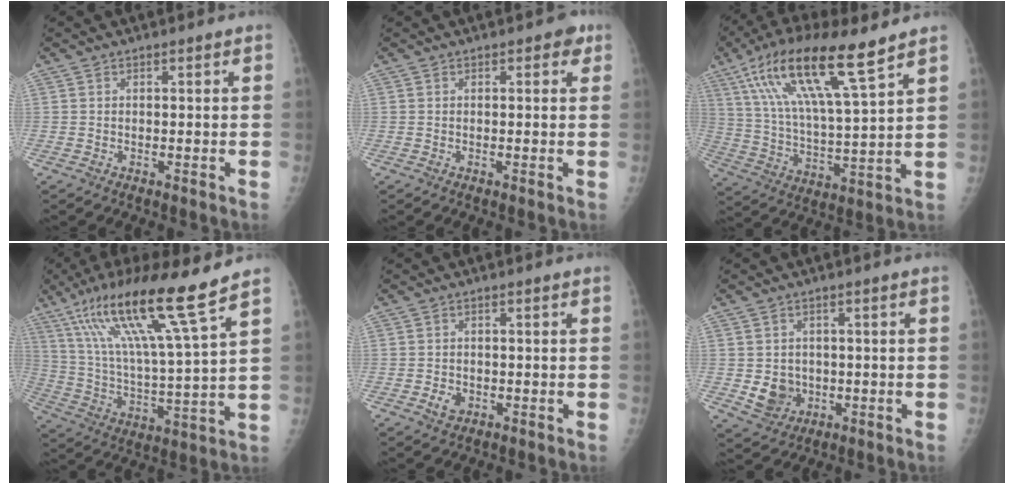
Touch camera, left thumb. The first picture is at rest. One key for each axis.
{"total": 1.9, "fx": 0.8, "fy": 1.2, "fz": 1.2, "tx": 0.002, "ty": 0.002, "tz": 0.004}
{"total": 19.1, "fx": 11.1, "fy": 3.5, "fz": 15.2, "tx": -0.286, "ty": -0.027, "tz": 0.208}
{"total": 19.3, "fx": 12.4, "fy": 0.5, "fz": 14.8, "tx": -0.261, "ty": -0.049, "tz": 0.223}
{"total": 2.5, "fx": -0.9, "fy": 2.0, "fz": 1.3, "tx": -0.017, "ty": 0.002, "tz": -0.010}
{"total": 5.7, "fx": -0.7, "fy": 5.1, "fz": 2.5, "tx": -0.018, "ty": 0.003, "tz": -0.001}